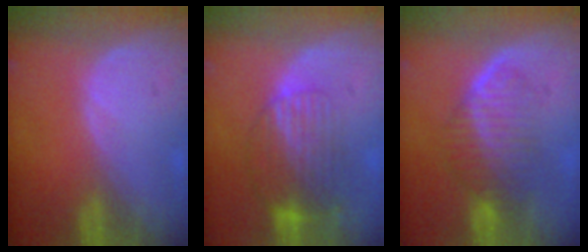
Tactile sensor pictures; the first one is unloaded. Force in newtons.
{"total": 8.4, "press": 7.1, "slide": 4.5}
{"total": 6.5, "press": 6.3, "slide": 1.8}